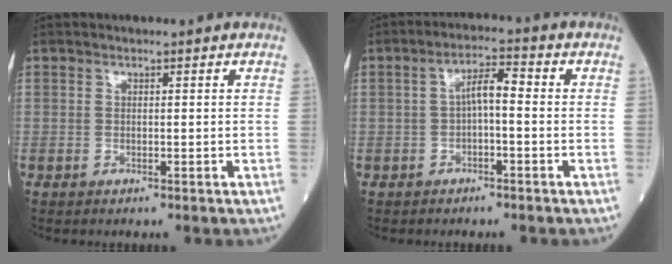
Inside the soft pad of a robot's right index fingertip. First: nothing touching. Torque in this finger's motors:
{"motor_torque": [0.68, -0.02, 0.36, 0.09]}